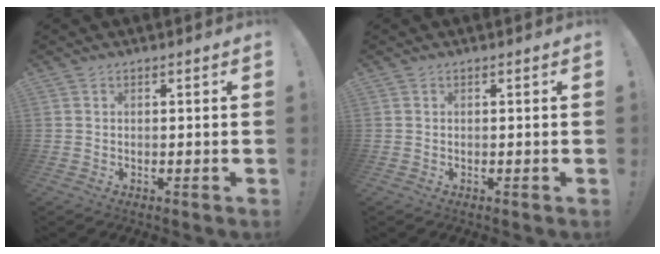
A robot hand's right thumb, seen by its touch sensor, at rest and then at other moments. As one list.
[{"total": 0.0}]